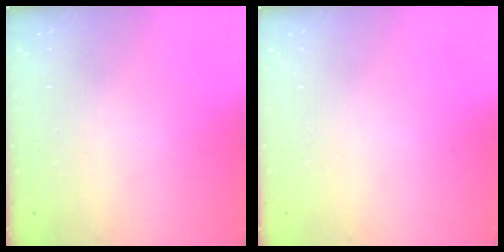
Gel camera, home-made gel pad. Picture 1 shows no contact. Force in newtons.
{"total": 0.0}